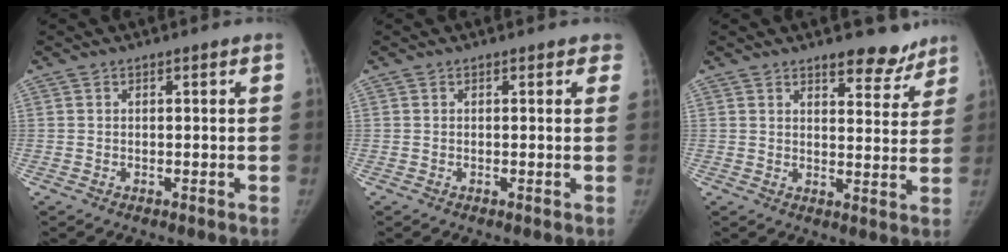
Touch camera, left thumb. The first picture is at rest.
{"total": 1.4, "force": [1.0, 0.8, 0.6], "torque": [0.013, 0.000, 0.002]}
{"total": 6.4, "force": [4.6, 3.0, 3.2], "torque": [-0.006, -0.024, 0.060]}